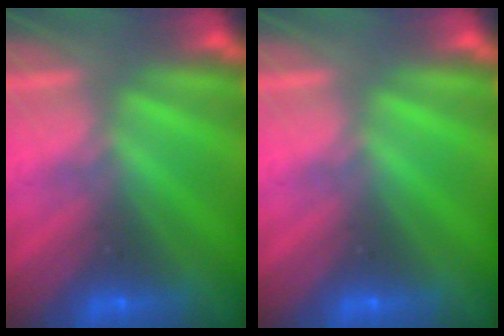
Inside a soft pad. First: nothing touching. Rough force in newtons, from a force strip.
{"total": 0.0}